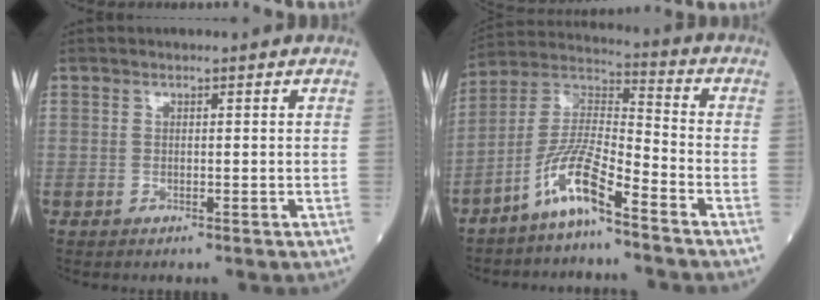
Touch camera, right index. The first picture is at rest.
{"total": 9.7, "force": [-6.4, 0.9, 7.2], "torque": [-0.159, 0.002, -0.132]}